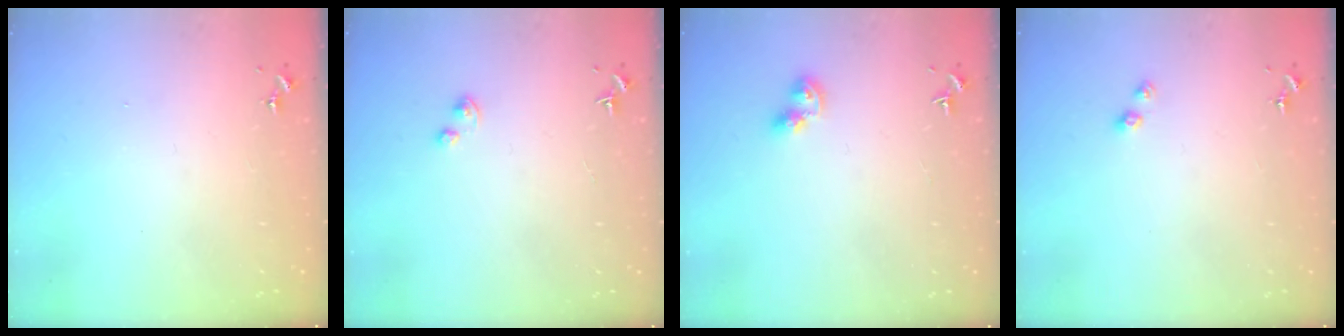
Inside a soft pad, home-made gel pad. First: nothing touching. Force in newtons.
{"total": 1.5, "press": 1.5, "slide": 0.4}
{"total": 6.9, "press": 6.9, "slide": 0.8}
{"total": 4.0, "press": 3.9, "slide": 0.6}